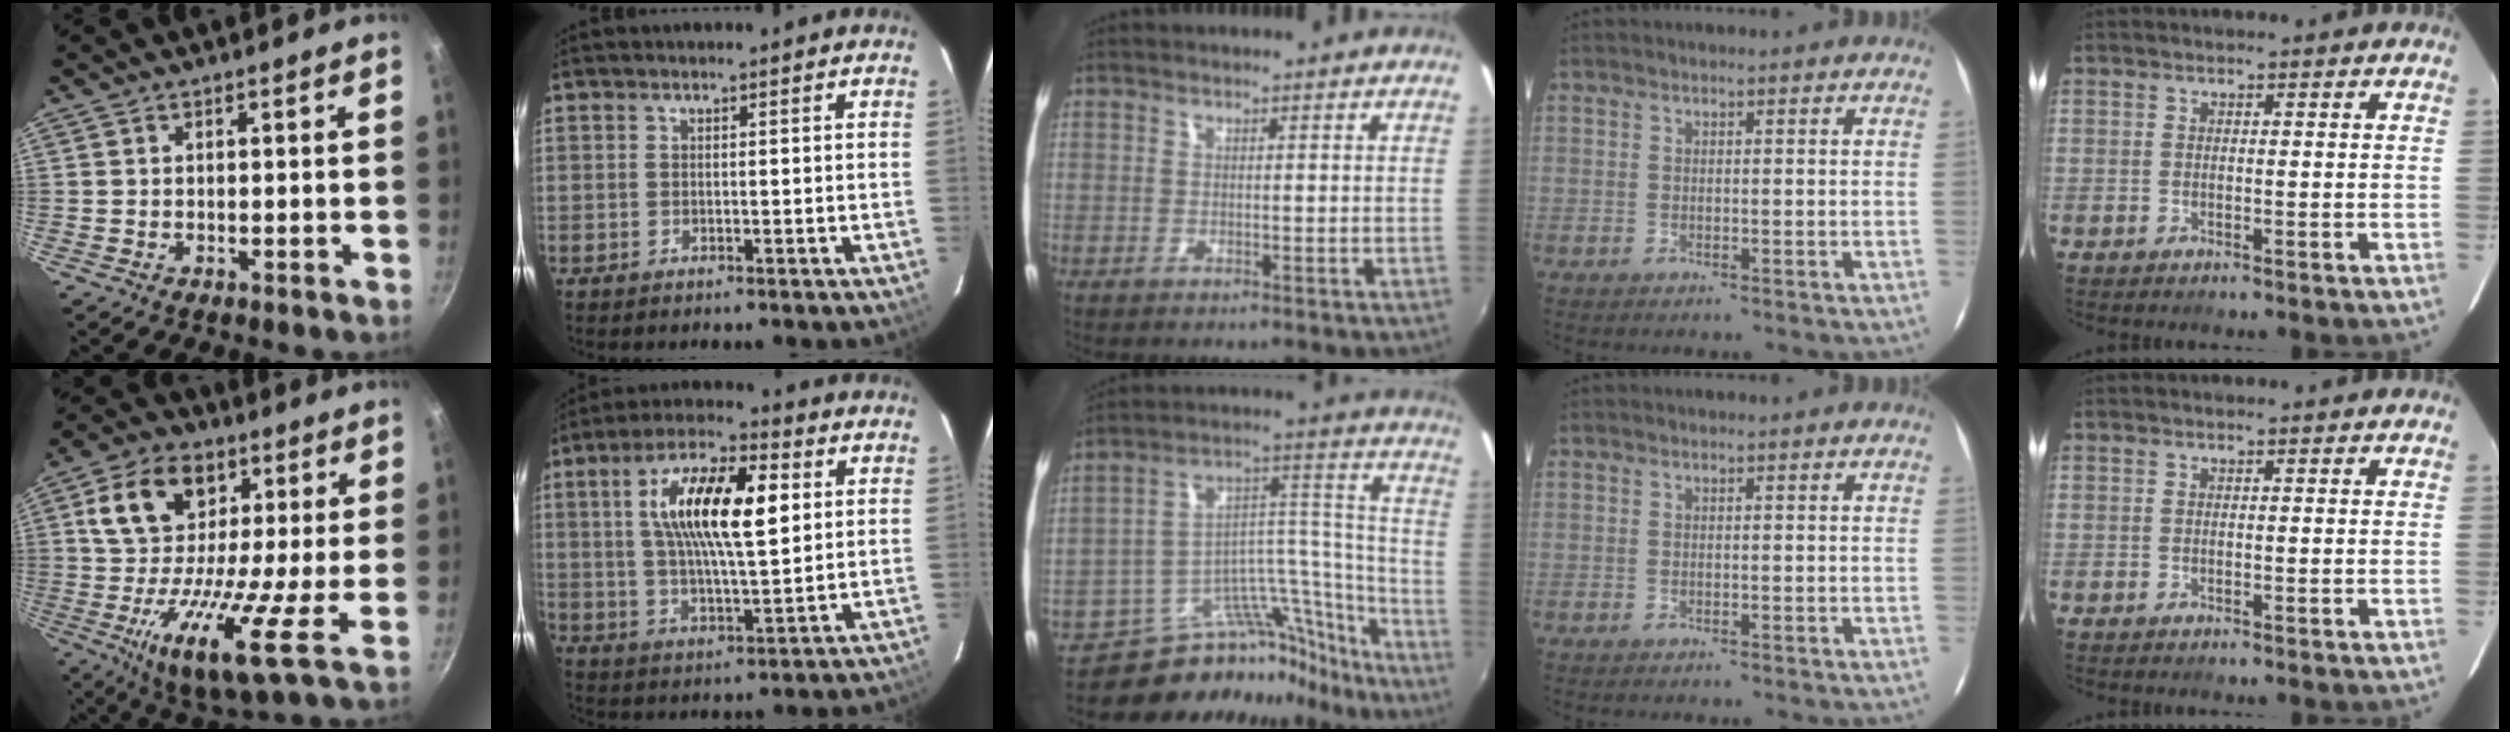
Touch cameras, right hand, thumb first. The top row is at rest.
{"thumb": {"total": 18.1, "force": [1.3, 8.7, 15.8], "torque": [-0.262, -0.002, -0.005]}, "index": {"total": 16.4, "force": [4.0, 5.4, 14.9], "torque": [-0.269, 0.021, 0.065]}, "middle": {"total": 19.8, "force": [-17.3, 8.1, 5.4], "torque": [-0.067, 0.072, -0.261]}}